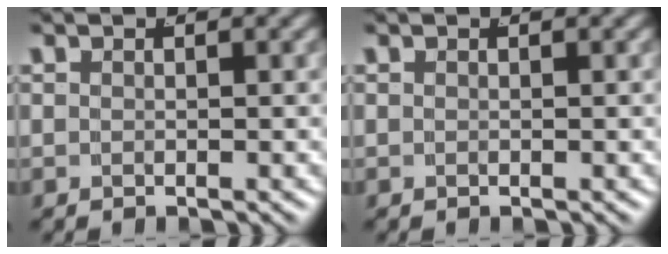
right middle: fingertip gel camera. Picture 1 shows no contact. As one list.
[{"total": 0.0}]